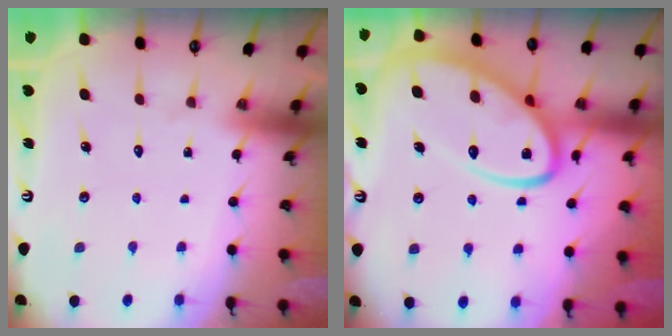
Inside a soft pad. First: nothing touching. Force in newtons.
{"total": 15.9, "press": 15.8, "slide": 1.4}